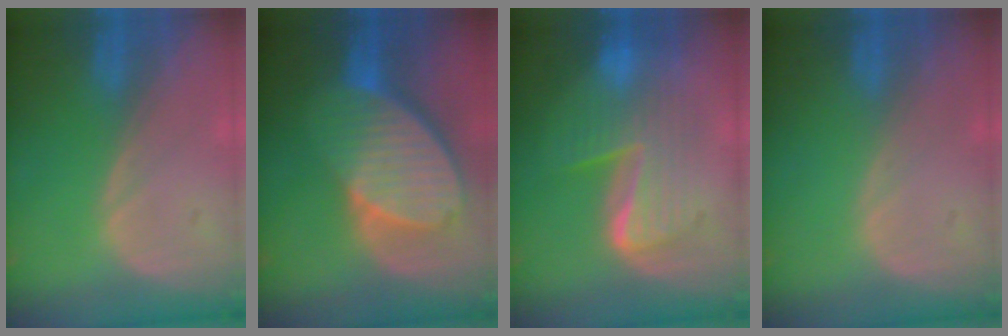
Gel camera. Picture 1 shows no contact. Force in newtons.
{"total": 10.3, "press": 9.0, "slide": 5.1}
{"total": 7.6, "press": 7.6, "slide": 0.3}
{"total": 0.0}